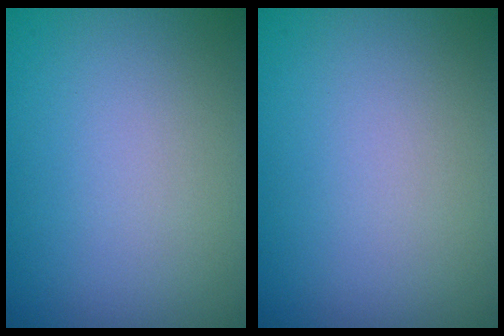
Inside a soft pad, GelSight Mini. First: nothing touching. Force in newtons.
{"total": 0.0}